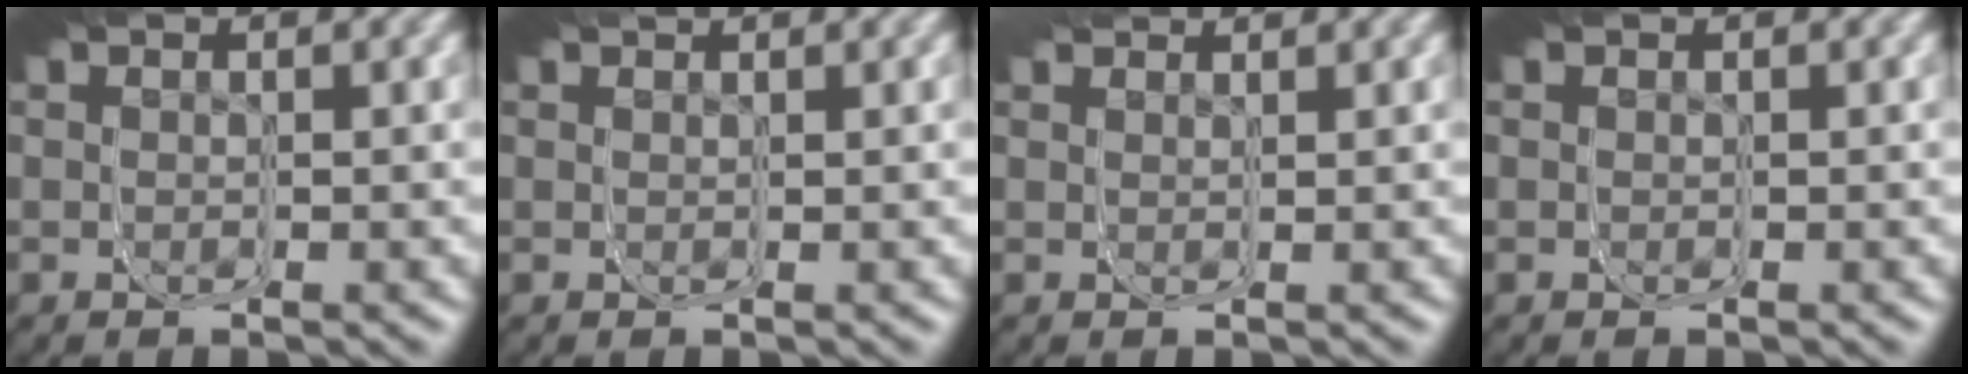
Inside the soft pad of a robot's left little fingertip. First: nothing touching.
{"total": 0.5, "force": [0.1, -0.4, -0.3], "torque": [-0.003, -0.001, 0.005]}
{"total": 1.2, "force": [0.8, 0.8, 0.5], "torque": [-0.021, 0.000, 0.014]}
{"total": 0.0}